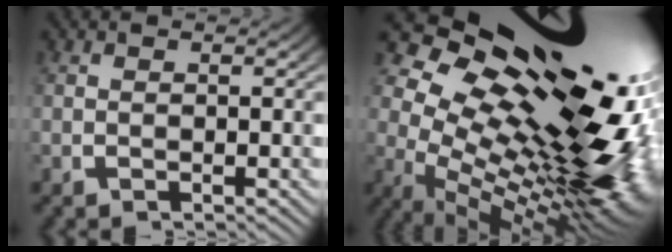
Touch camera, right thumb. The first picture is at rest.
{"total": 30.3, "force": [2.2, 17.5, 24.6], "torque": [-0.358, -0.036, 0.050]}